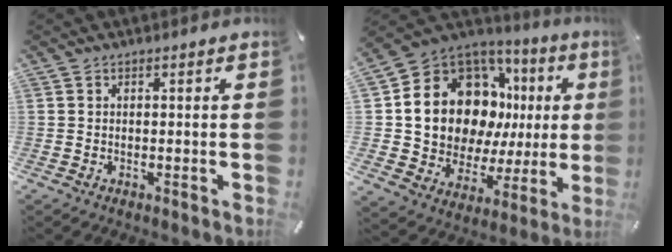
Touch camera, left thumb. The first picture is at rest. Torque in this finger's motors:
{"motor_torque": [2.44, 2.44, 1.58, -1.19, 0.24]}